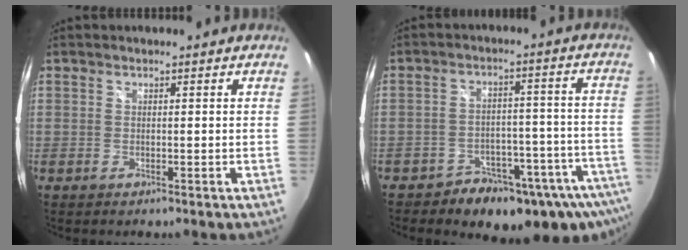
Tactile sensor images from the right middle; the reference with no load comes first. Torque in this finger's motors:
{"motor_torque": [0.92, -1.20, 0.32, 0.09]}